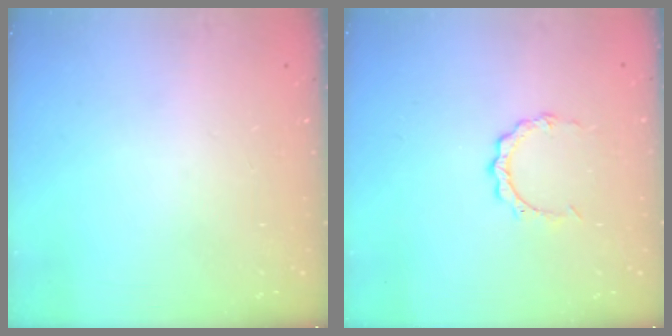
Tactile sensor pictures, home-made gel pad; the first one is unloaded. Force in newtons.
{"total": 4.3, "press": 4.2, "slide": 0.4}